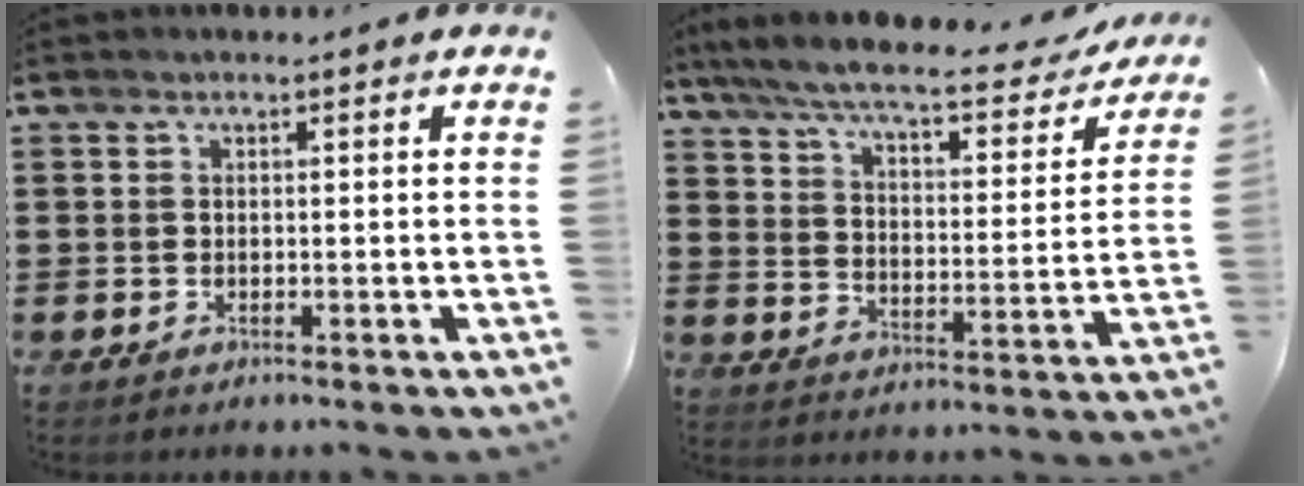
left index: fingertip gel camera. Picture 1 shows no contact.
{"total": 7.5, "force": [6.4, 0.3, 3.9], "torque": [-0.100, -0.038, 0.106]}